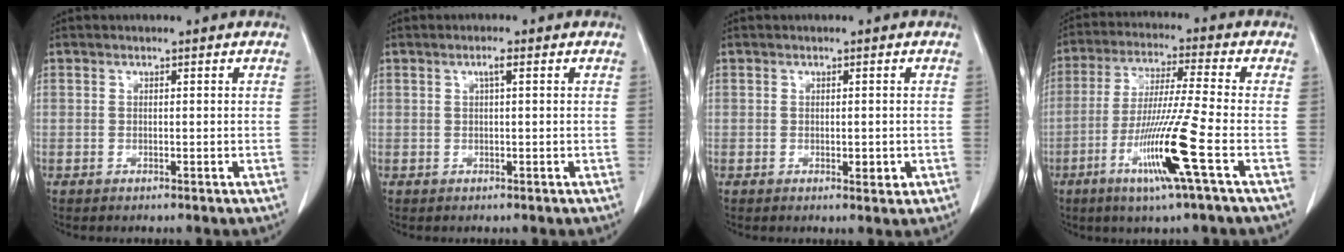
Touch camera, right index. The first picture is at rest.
{"total": 1.2, "force": [0.4, 0.0, 1.2], "torque": [-0.022, 0.004, 0.006]}
{"total": 1.9, "force": [-0.4, 0.8, 1.7], "torque": [-0.018, -0.001, 0.002]}
{"total": 12.4, "force": [-4.8, -1.6, 11.3], "torque": [-0.217, -0.023, -0.092]}